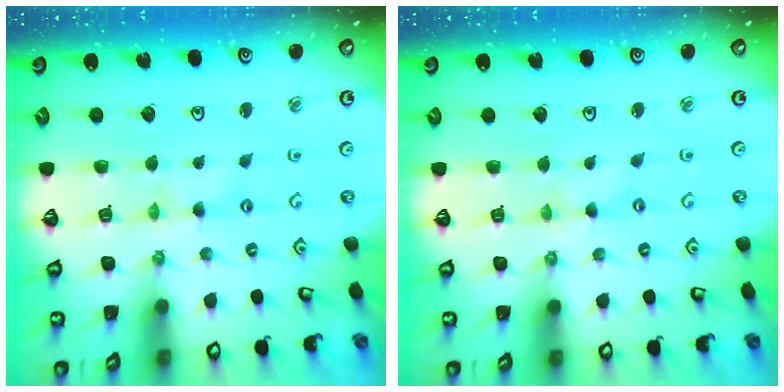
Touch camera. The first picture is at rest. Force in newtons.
{"total": 0.0}